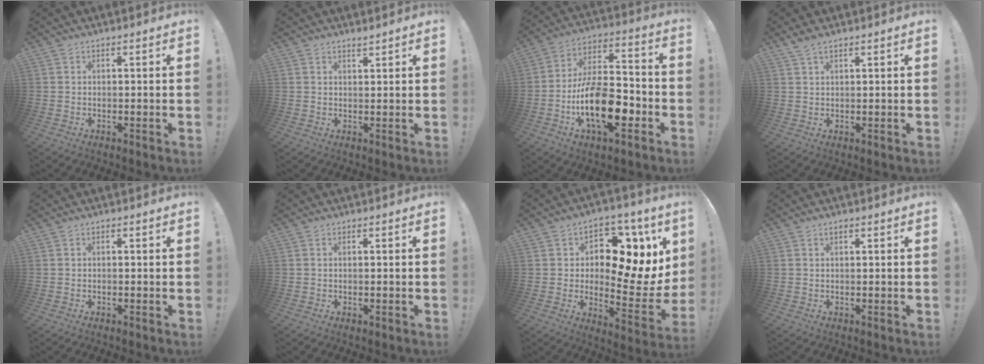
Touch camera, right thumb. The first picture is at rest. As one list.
[{"total": 1.3, "force": [1.3, 0.1, 0.4], "torque": [0.001, -0.009, 0.022]}, {"total": 19.5, "force": [-7.0, 9.8, 15.3], "torque": [-0.280, 0.030, -0.110]}, {"total": 2.8, "force": [2.1, 0.6, 1.7], "torque": [-0.043, -0.002, 0.040]}, {"total": 0.0}, {"total": 0.6, "force": [0.4, 0.2, 0.4], "torque": [-0.005, 0.000, 0.007]}, {"total": 11.6, "force": [3.2, 7.1, 8.6], "torque": [-0.103, -0.038, 0.047]}, {"total": 0.8, "force": [0.5, 0.4, 0.5], "torque": [-0.010, 0.001, 0.010]}]